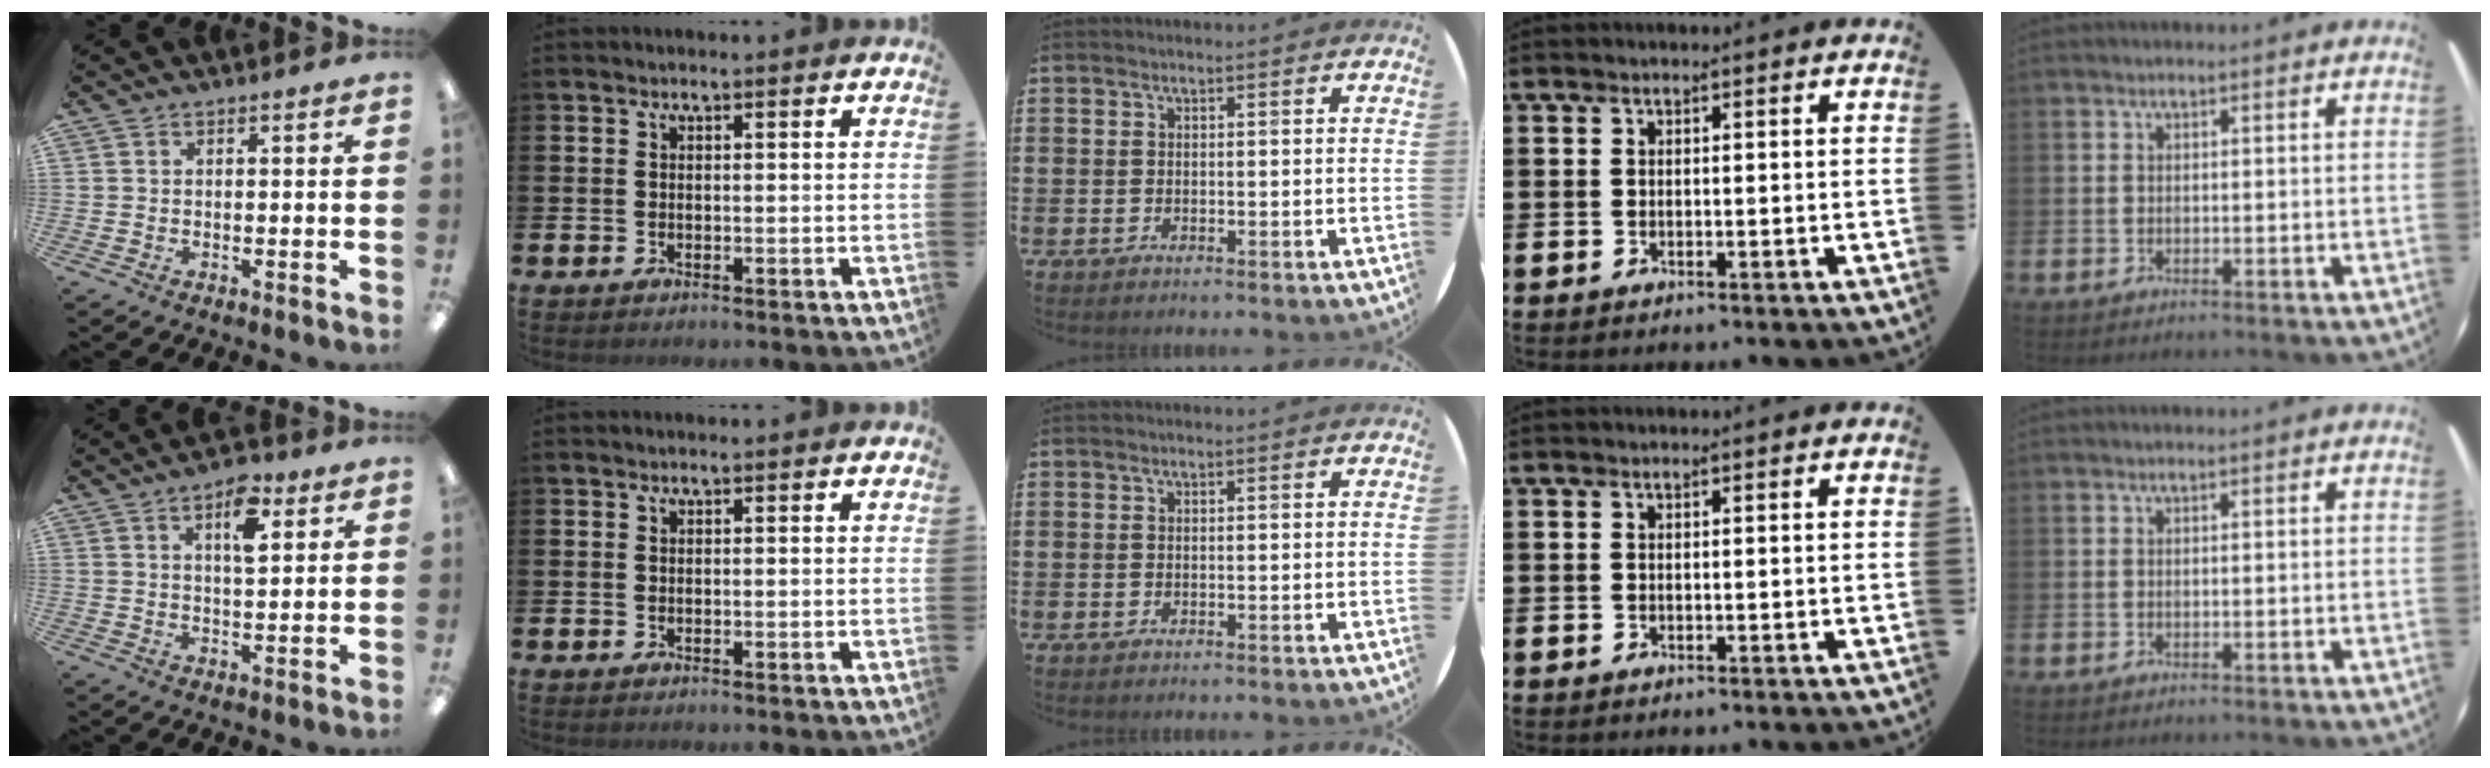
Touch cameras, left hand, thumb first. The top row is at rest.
{"thumb": {"total": 7.8, "force": [4.0, 3.4, 5.8], "torque": [-0.076, -0.011, 0.060]}}